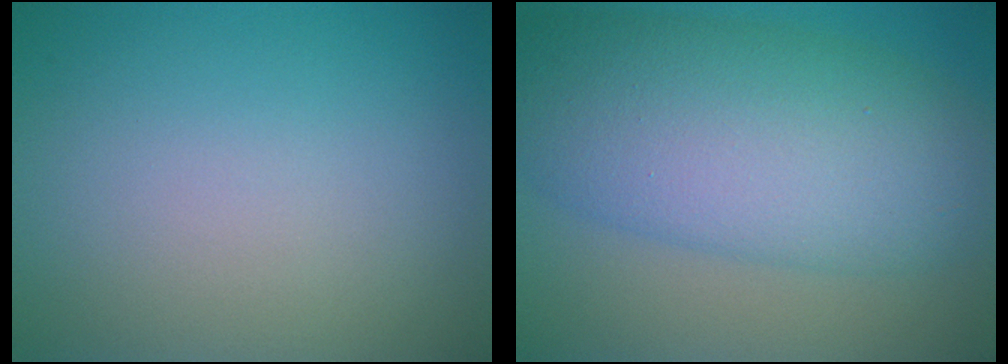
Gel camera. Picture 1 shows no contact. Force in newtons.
{"total": 10.5, "press": 10.5, "slide": 0.2}